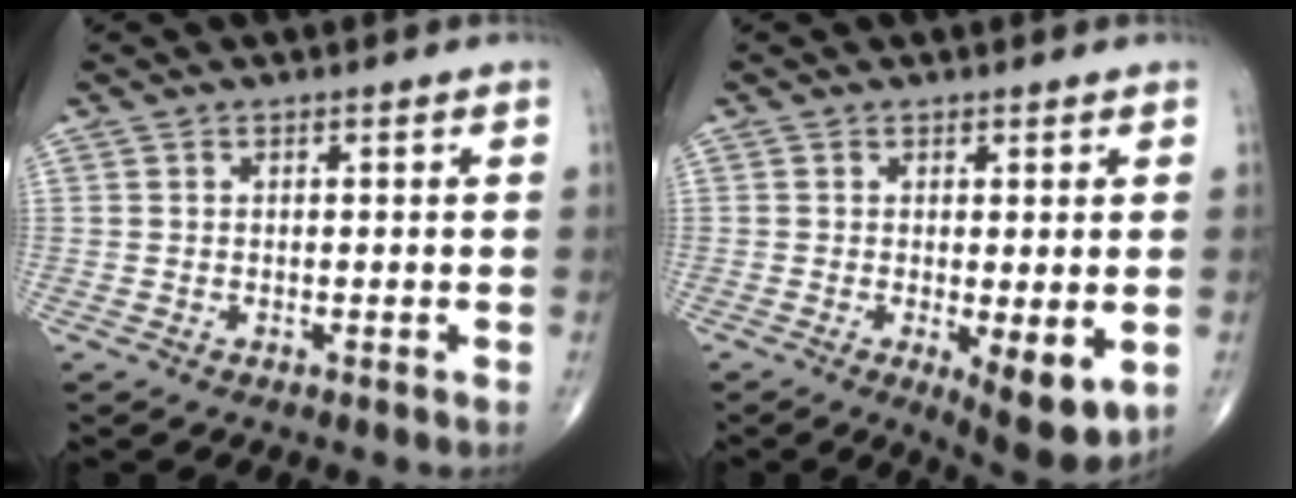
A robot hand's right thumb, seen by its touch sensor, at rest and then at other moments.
{"total": 7.8, "force": [-1.6, 2.5, 7.2], "torque": [-0.103, -0.024, -0.019]}